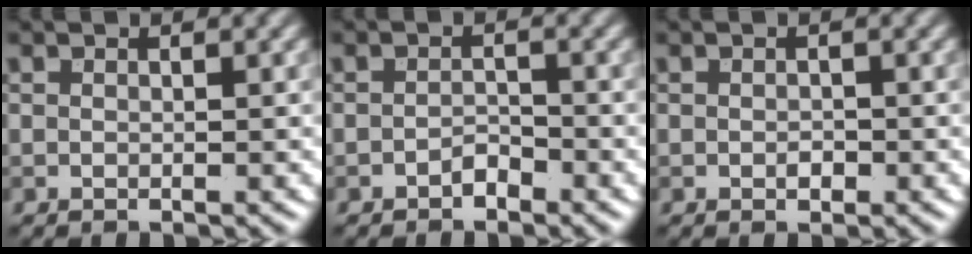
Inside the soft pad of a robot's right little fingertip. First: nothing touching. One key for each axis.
{"total": 1.2, "fx": -0.9, "fy": 0.6, "fz": 0.5, "tx": -0.007, "ty": 0.004, "tz": -0.017}
{"total": 0.8, "fx": -0.2, "fy": 0.5, "fz": 0.5, "tx": -0.007, "ty": -0.002, "tz": -0.004}